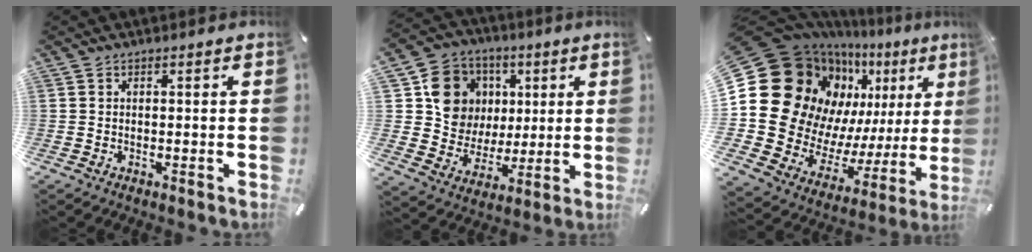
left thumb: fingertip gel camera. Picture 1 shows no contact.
{"total": 14.6, "force": [4.1, 13.4, 4.3], "torque": [-0.062, -0.015, 0.087]}
{"total": 20.1, "force": [9.4, 15.2, 9.1], "torque": [-0.133, -0.113, 0.206]}